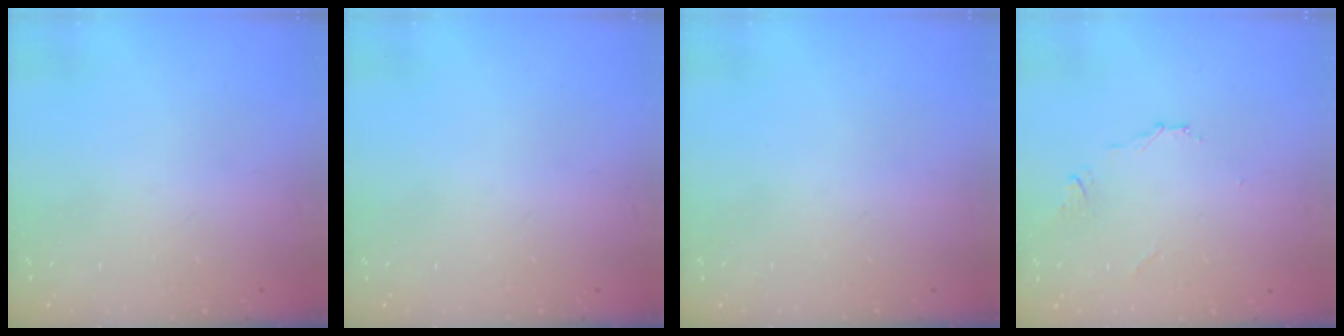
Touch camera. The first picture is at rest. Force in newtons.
{"total": 0.0}
{"total": 0.0}
{"total": 2.7, "press": 2.6, "slide": 0.5}